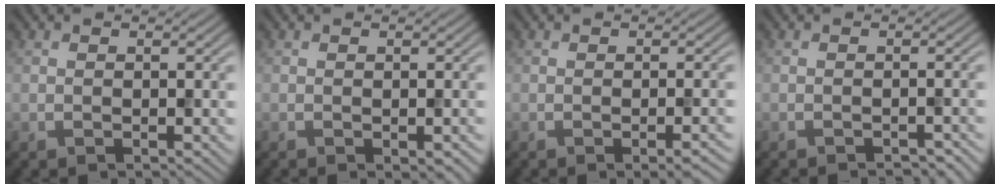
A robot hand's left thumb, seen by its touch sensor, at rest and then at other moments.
{"total": 1.7, "force": [-0.8, 0.4, 1.4], "torque": [-0.020, -0.003, -0.008]}
{"total": 2.9, "force": [-1.1, 0.8, 2.5], "torque": [-0.029, 0.004, -0.018]}
{"total": 1.8, "force": [-1.7, 0.3, 0.6], "torque": [-0.001, 0.002, -0.026]}